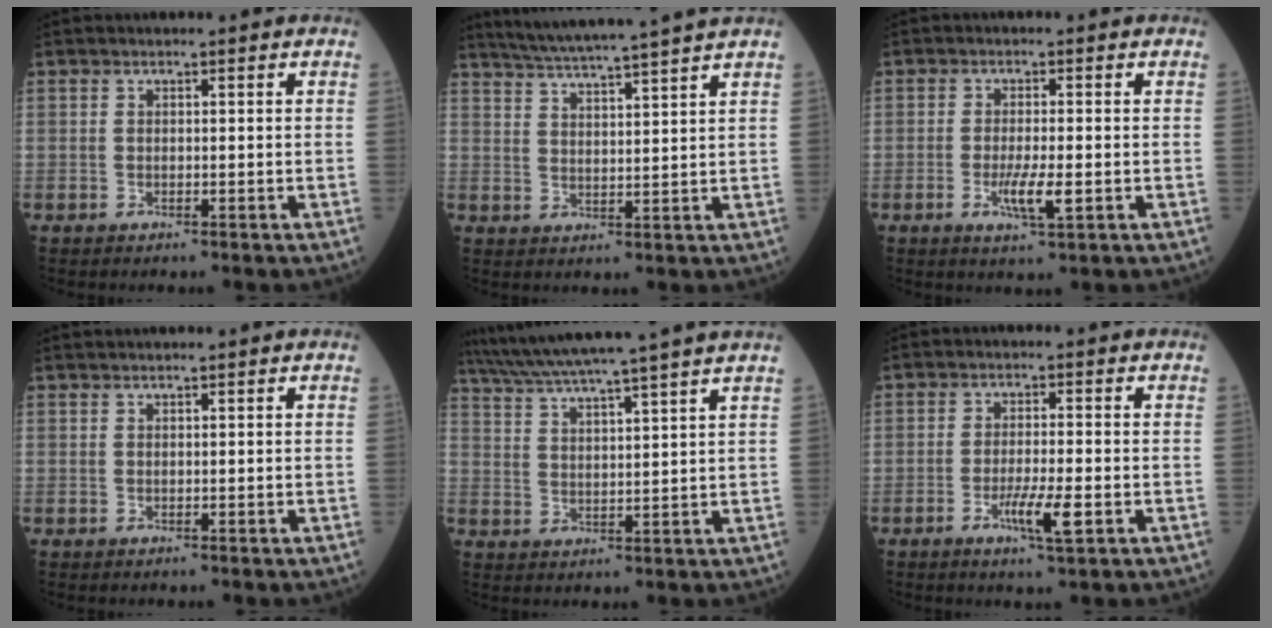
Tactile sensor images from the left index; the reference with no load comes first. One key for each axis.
{"total": 12.8, "fx": 11.4, "fy": -1.7, "fz": 5.6, "tx": -0.101, "ty": 0.004, "tz": 0.167}
{"total": 4.3, "fx": -1.2, "fy": 0.6, "fz": 4.1, "tx": -0.083, "ty": -0.007, "tz": -0.020}
{"total": 1.5, "fx": 1.4, "fy": -0.2, "fz": 0.5, "tx": -0.004, "ty": 0.023, "tz": 0.030}
{"total": 16.0, "fx": 13.9, "fy": -2.0, "fz": 7.6, "tx": -0.137, "ty": -0.005, "tz": 0.203}
{"total": 5.0, "fx": -2.0, "fy": 0.3, "fz": 4.6, "tx": -0.088, "ty": -0.008, "tz": -0.034}